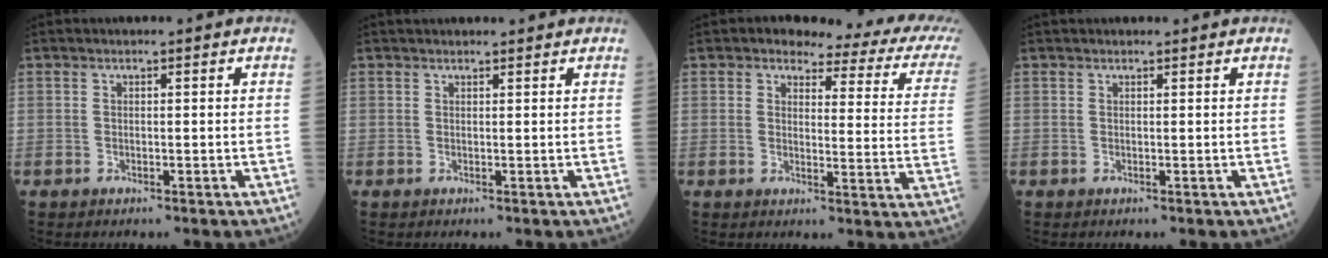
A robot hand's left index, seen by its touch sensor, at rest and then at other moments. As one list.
[{"total": 4.7, "force": [4.5, 0.6, 1.4], "torque": [-0.010, 0.033, 0.056]}, {"total": 12.8, "force": [10.4, 3.0, 6.7], "torque": [-0.072, -0.032, 0.091]}, {"total": 2.4, "force": [2.3, 0.3, 0.7], "torque": [-0.006, 0.027, 0.031]}]